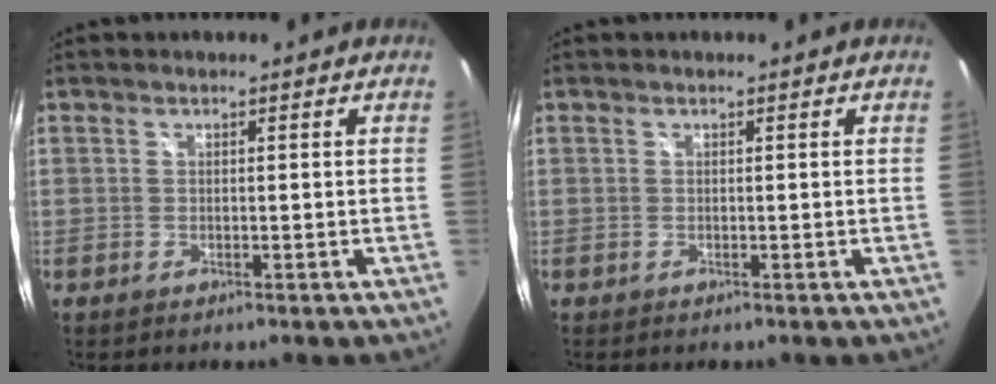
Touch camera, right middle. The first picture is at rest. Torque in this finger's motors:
{"motor_torque": [0.01, -0.02, 0.00, 0.00]}